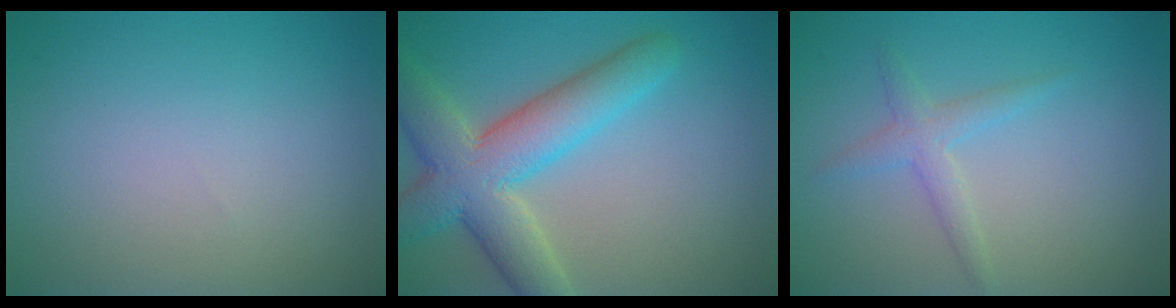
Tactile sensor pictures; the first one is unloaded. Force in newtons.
{"total": 7.7, "press": 7.7, "slide": 0.3}
{"total": 1.9, "press": 1.9, "slide": 0.1}